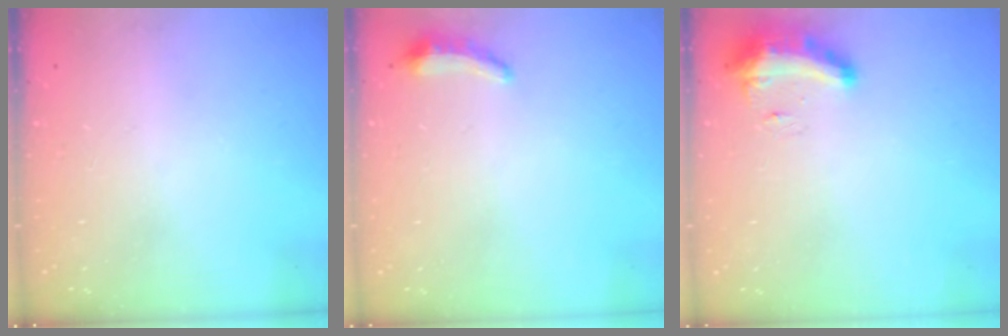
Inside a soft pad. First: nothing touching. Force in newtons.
{"total": 5.1, "press": 4.7, "slide": 2.0}
{"total": 8.9, "press": 8.9, "slide": 0.6}